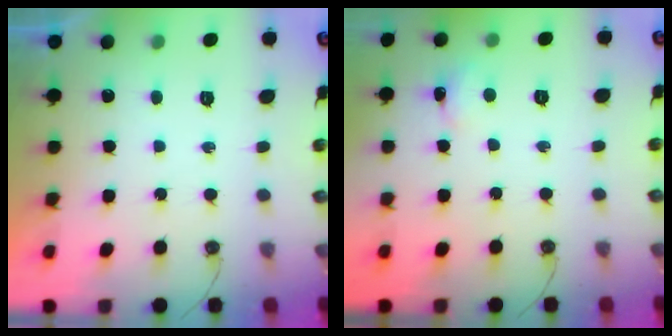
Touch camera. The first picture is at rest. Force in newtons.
{"total": 2.5, "press": 2.4, "slide": 0.5}